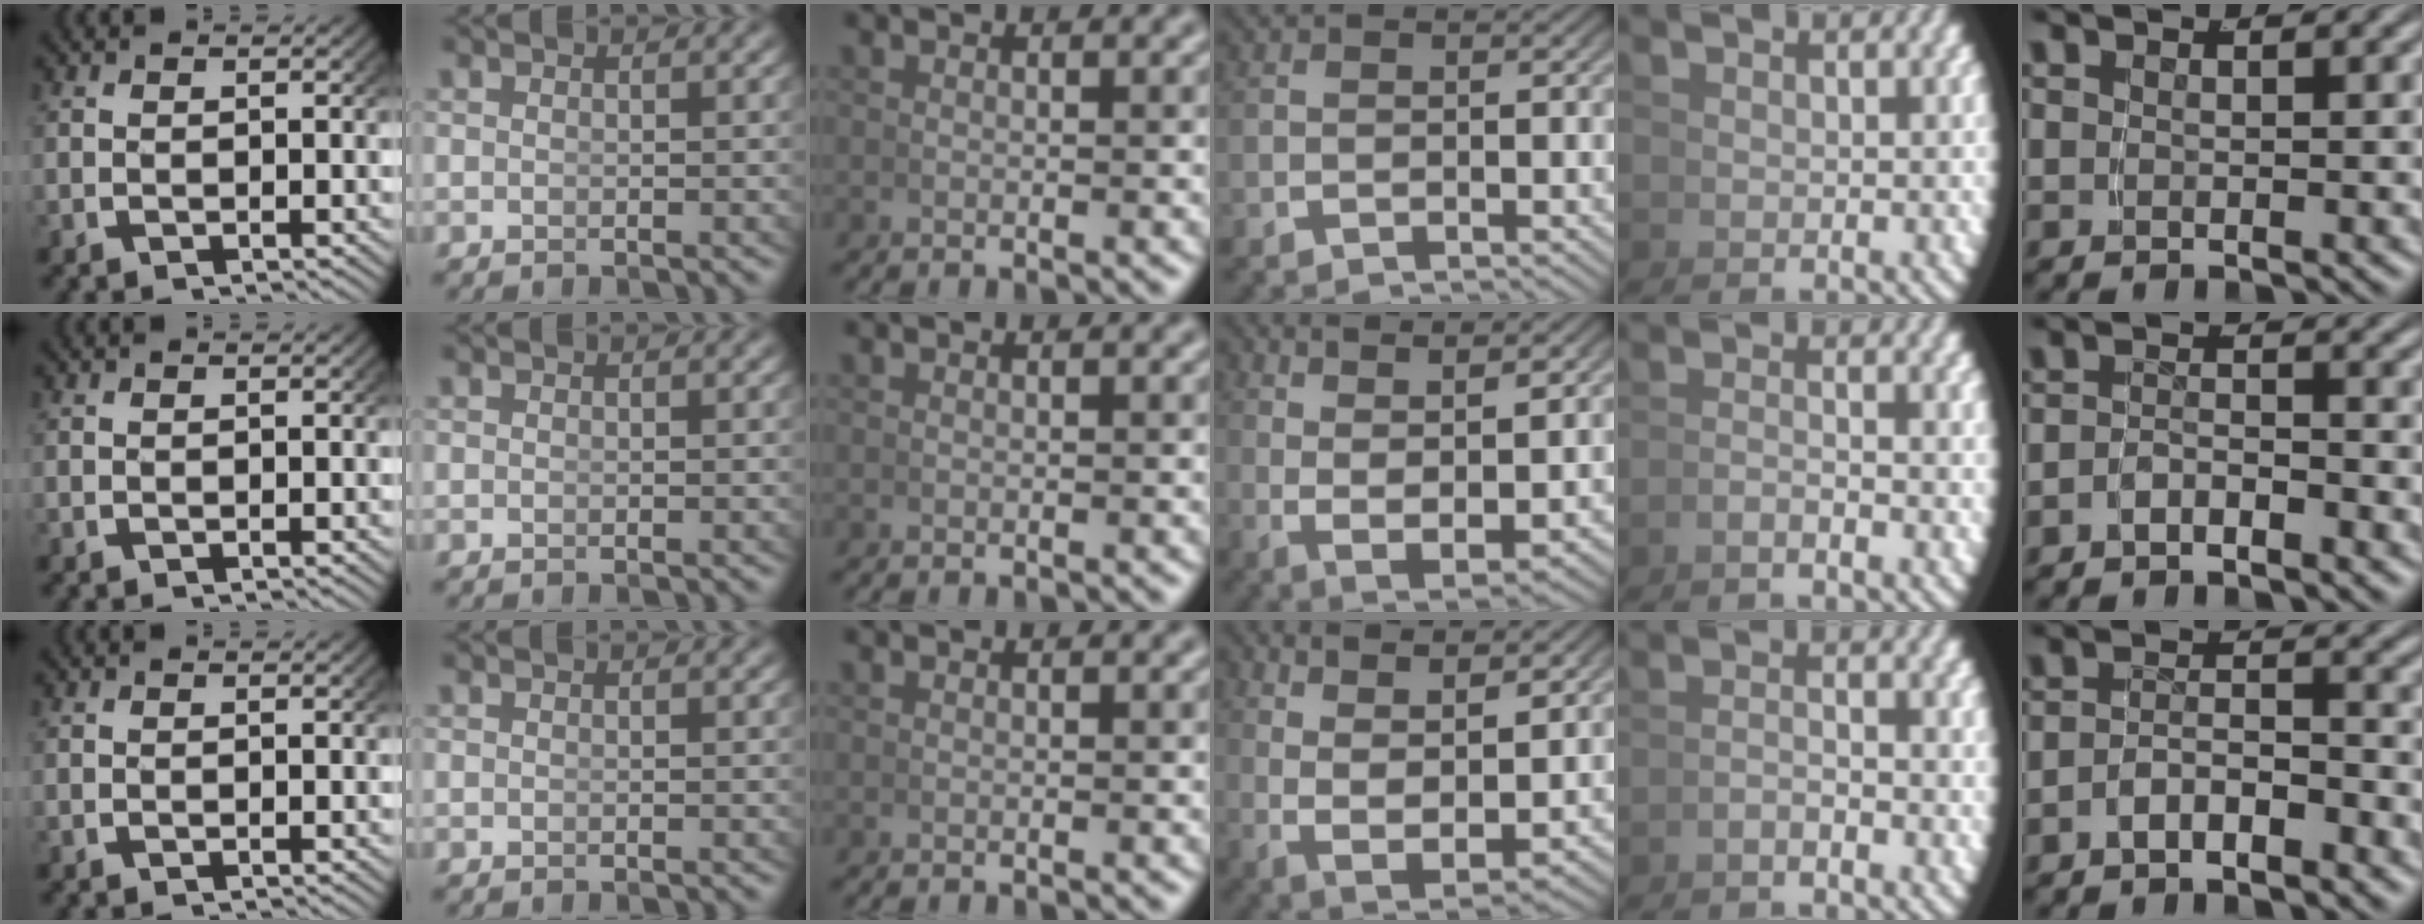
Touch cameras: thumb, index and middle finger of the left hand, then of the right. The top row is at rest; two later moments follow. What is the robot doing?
{"motion": "lift_and_place", "object": "hoodie"}